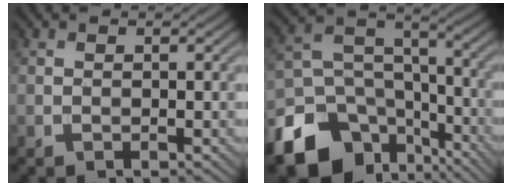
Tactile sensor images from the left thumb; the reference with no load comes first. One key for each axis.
{"total": 15.4, "fx": -9.3, "fy": 10.3, "fz": 6.8, "tx": -0.180, "ty": -0.037, "tz": -0.156}